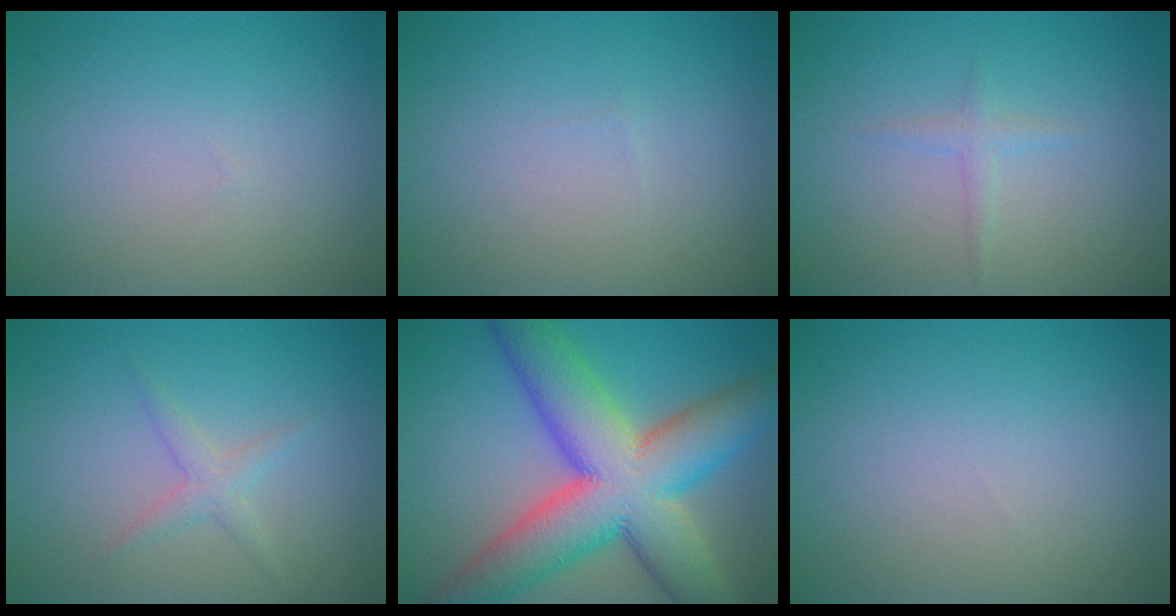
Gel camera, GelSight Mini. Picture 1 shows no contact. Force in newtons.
{"total": 0.0}
{"total": 1.1, "press": 1.1, "slide": 0.0}
{"total": 1.6, "press": 1.6, "slide": 0.1}
{"total": 13.6, "press": 13.6, "slide": 0.5}
{"total": 0.0}